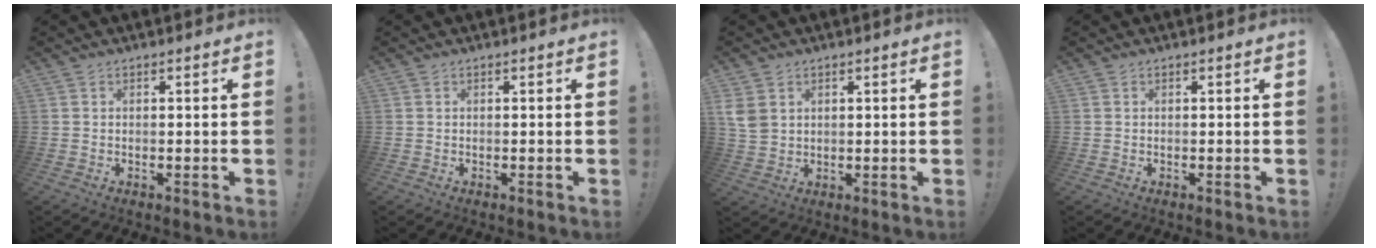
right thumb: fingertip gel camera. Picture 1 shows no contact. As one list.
[{"total": 0.0}, {"total": 5.2, "force": [2.2, 3.9, 2.6], "torque": [-0.059, -0.006, 0.044]}, {"total": 0.0}]